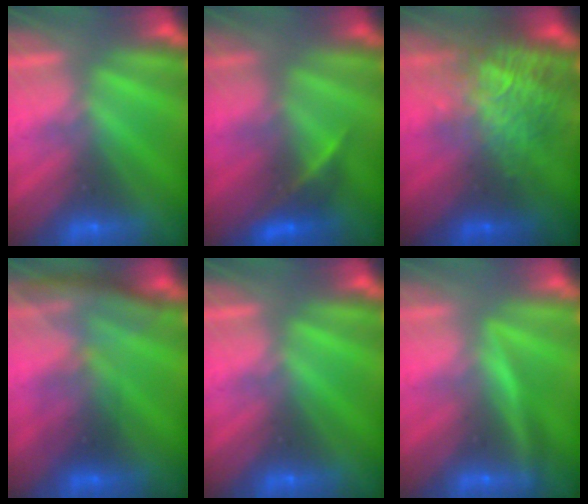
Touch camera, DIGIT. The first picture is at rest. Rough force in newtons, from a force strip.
{"total": 2.4}
{"total": 5.5}
{"total": 2.8}
{"total": 0.0}
{"total": 2.9}